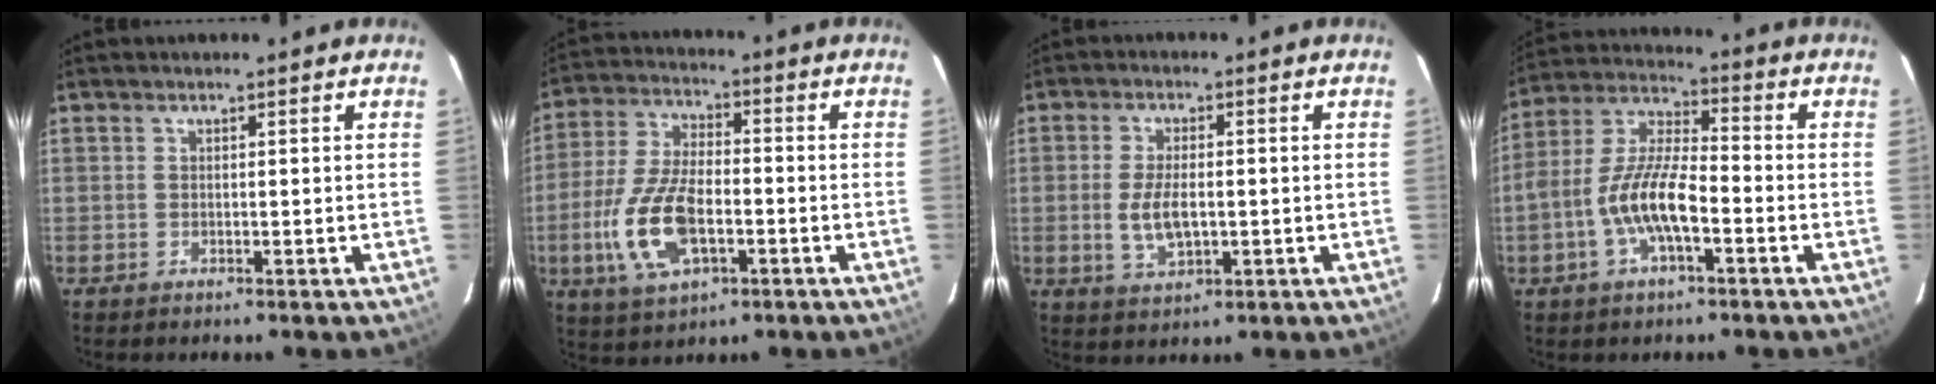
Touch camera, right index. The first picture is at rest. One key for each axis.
{"total": 14.3, "fx": -4.3, "fy": 6.7, "fz": 11.9, "tx": -0.259, "ty": -0.004, "tz": -0.077}
{"total": 6.4, "fx": -0.8, "fy": 3.0, "fz": 5.6, "tx": -0.114, "ty": -0.007, "tz": -0.010}
{"total": 11.8, "fx": -4.1, "fy": 4.1, "fz": 10.3, "tx": -0.218, "ty": 0.005, "tz": -0.079}